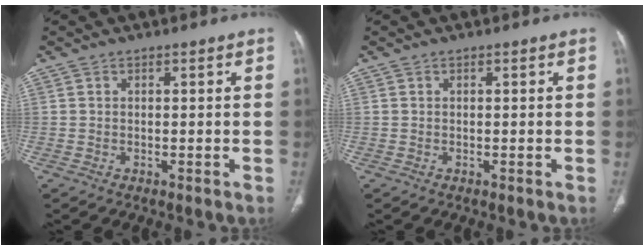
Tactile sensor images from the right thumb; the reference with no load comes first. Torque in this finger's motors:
{"motor_torque": [0.08, 0.04, -0.34, 0.30, 0.03]}